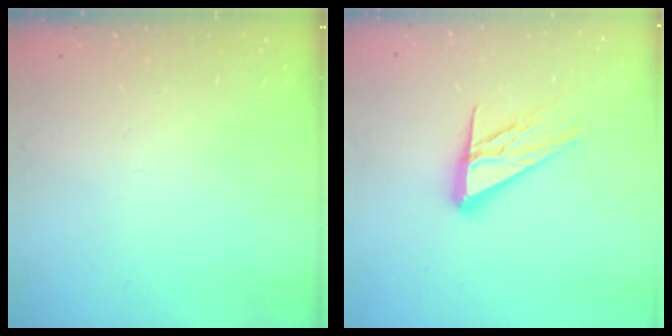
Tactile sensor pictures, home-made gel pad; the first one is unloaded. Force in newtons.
{"total": 12.7, "press": 12.6, "slide": 1.1}